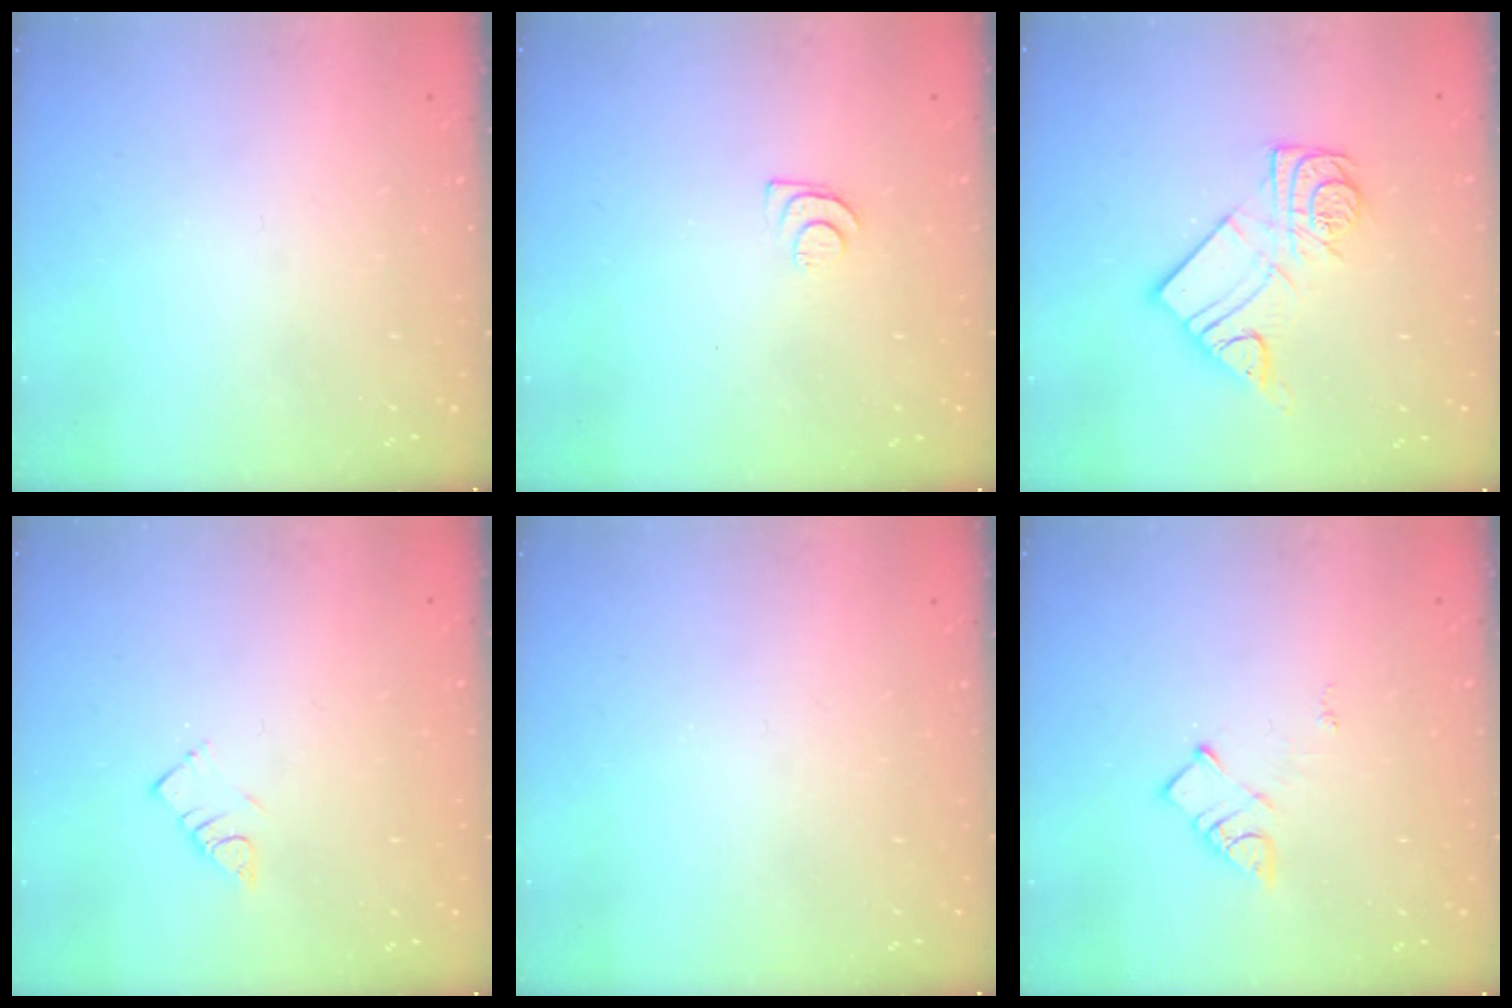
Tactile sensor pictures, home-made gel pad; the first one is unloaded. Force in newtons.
{"total": 4.8, "press": 4.7, "slide": 0.6}
{"total": 12.5, "press": 12.4, "slide": 0.8}
{"total": 3.3, "press": 3.3, "slide": 0.5}
{"total": 0.0}
{"total": 6.3, "press": 6.3, "slide": 0.3}